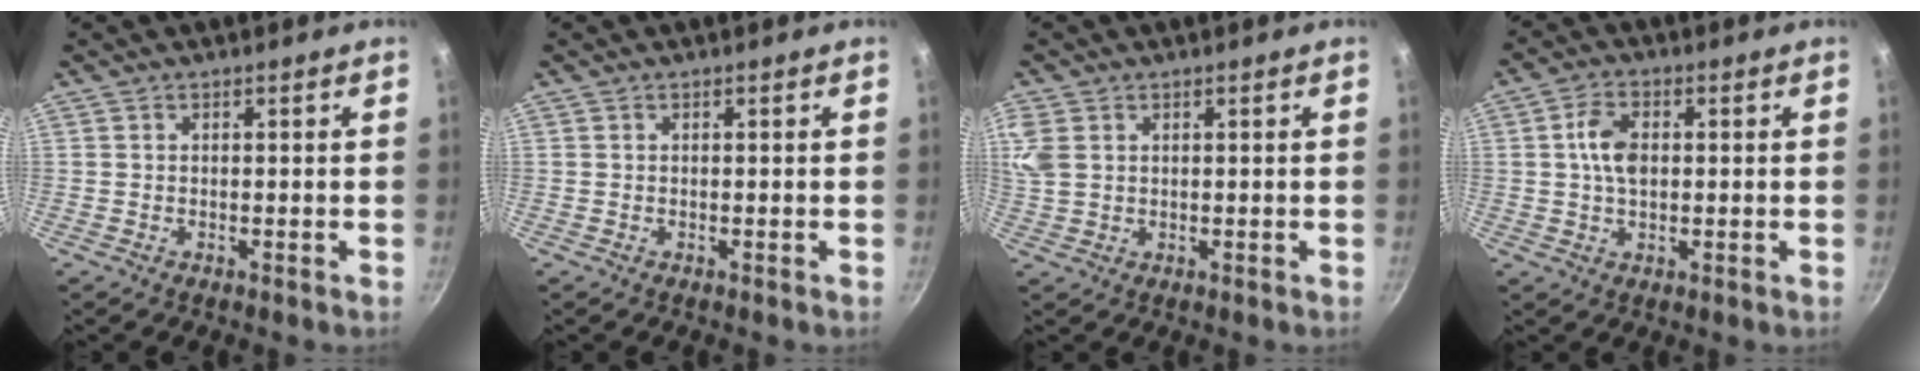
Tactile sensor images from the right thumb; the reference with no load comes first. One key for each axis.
{"total": 0.0}
{"total": 4.7, "fx": 1.3, "fy": 3.3, "fz": 3.0, "tx": -0.085, "ty": 0.006, "tz": 0.032}
{"total": 6.0, "fx": 0.7, "fy": 3.6, "fz": 4.7, "tx": -0.086, "ty": 0.006, "tz": 0.009}